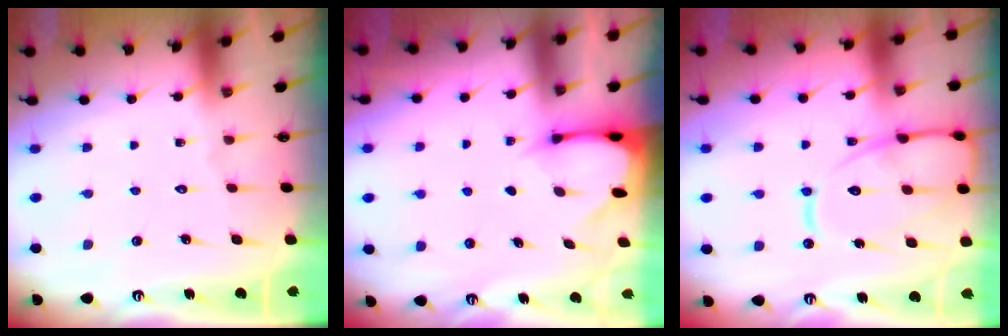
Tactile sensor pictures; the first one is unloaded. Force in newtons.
{"total": 2.6, "press": 2.5, "slide": 0.3}
{"total": 15.3, "press": 15.2, "slide": 1.6}